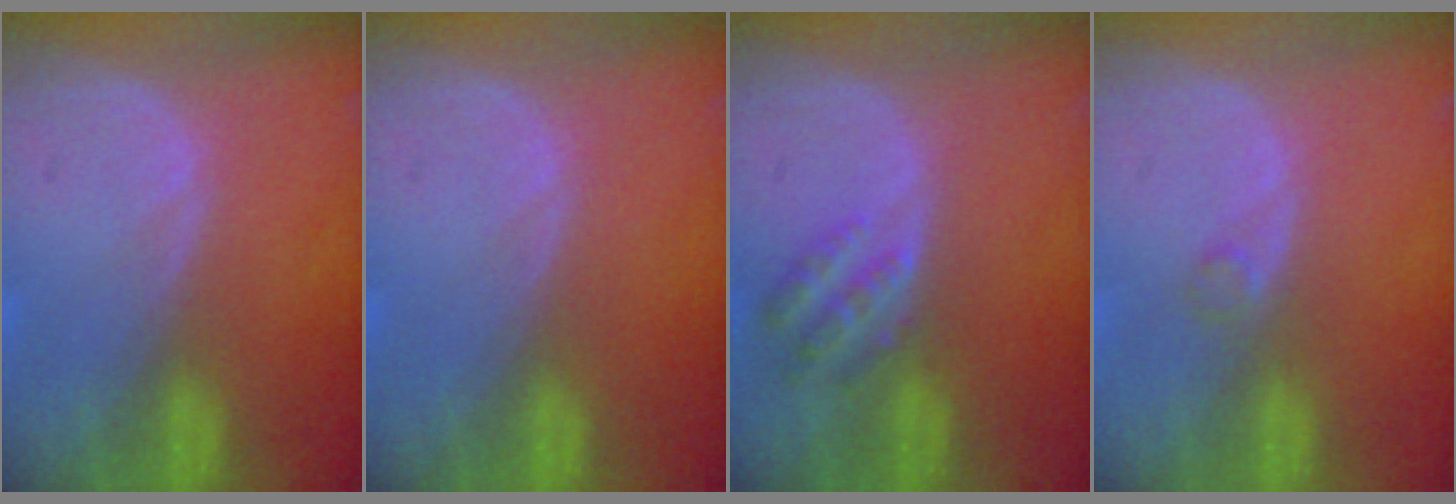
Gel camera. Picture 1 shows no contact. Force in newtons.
{"total": 0.0}
{"total": 4.4, "press": 3.9, "slide": 2.0}
{"total": 1.2, "press": 1.2, "slide": 0.1}